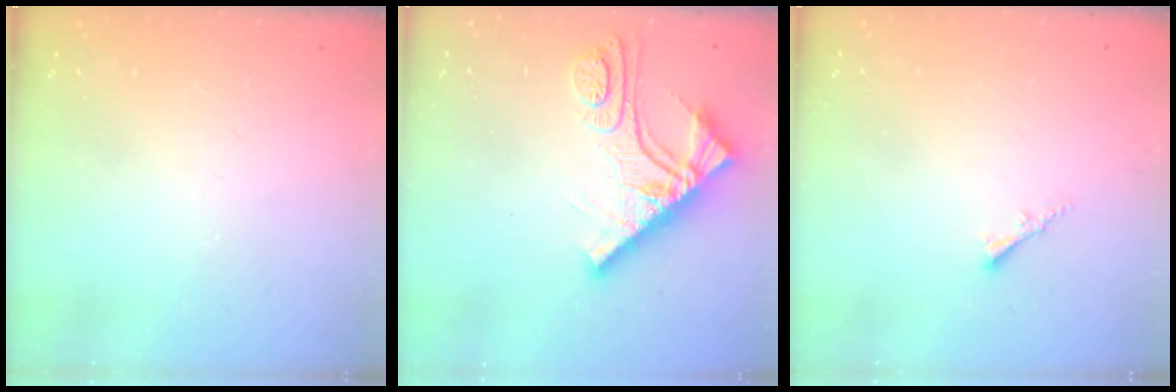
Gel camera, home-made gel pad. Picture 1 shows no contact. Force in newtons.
{"total": 11.8, "press": 11.8, "slide": 1.2}
{"total": 1.8, "press": 1.7, "slide": 0.5}